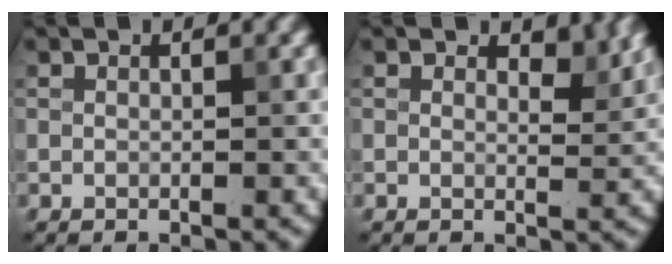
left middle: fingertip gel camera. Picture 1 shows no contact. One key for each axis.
{"total": 1.6, "fx": 1.1, "fy": 0.7, "fz": 0.8, "tx": -0.011, "ty": -0.009, "tz": 0.013}